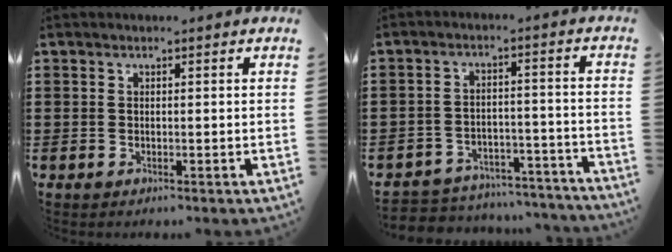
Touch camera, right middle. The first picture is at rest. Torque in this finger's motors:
{"motor_torque": [0.55, -0.16, 0.16, 0.02]}